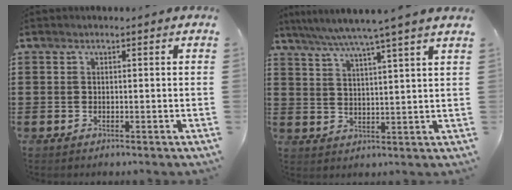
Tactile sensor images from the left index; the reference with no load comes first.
{"total": 6.0, "force": [4.9, -1.3, 3.2], "torque": [-0.078, -0.025, 0.081]}